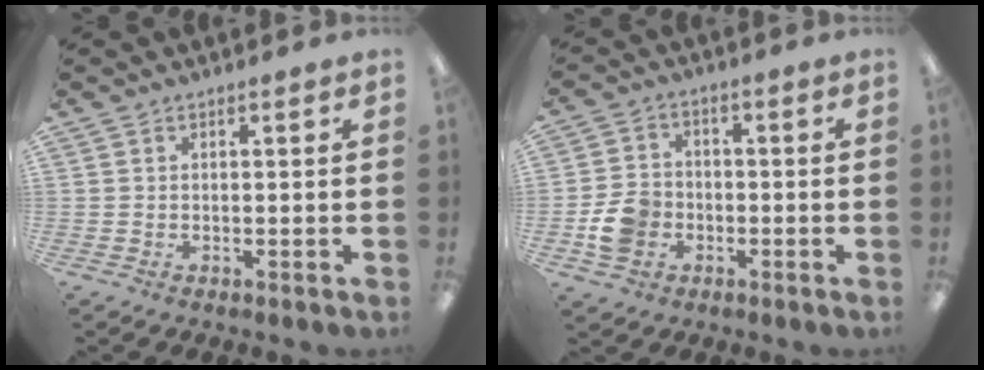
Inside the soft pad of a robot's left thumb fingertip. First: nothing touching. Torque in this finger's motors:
{"motor_torque": [0.29, 1.43, 0.38, -0.55, 0.04]}